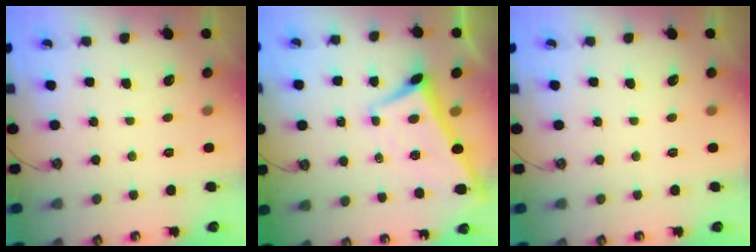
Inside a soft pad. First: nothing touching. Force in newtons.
{"total": 3.7, "press": 3.6, "slide": 0.7}
{"total": 0.0}